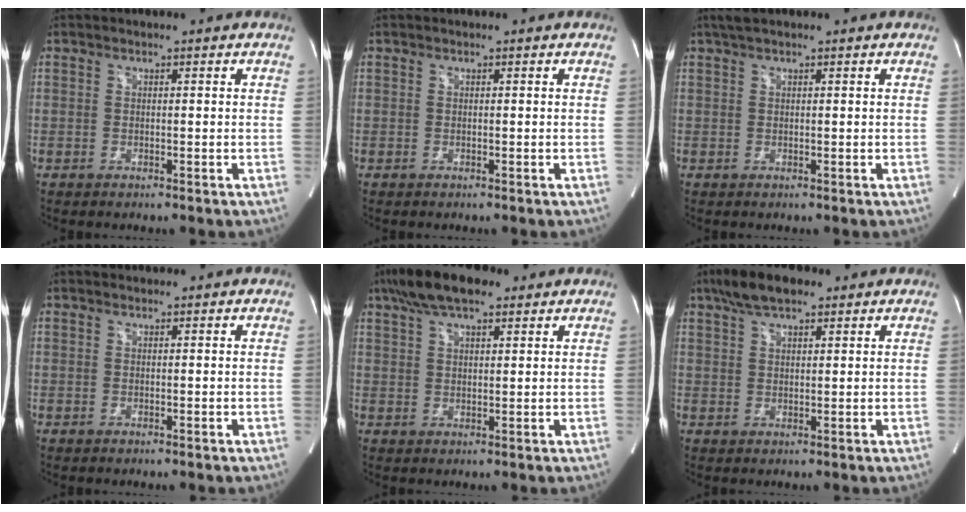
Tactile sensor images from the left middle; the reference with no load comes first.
{"total": 0.0}
{"total": 2.3, "force": [1.8, 0.4, 1.4], "torque": [-0.029, 0.022, 0.033]}
{"total": 0.6, "force": [0.6, 0.2, 0.0], "torque": [-0.009, 0.013, 0.012]}
{"total": 9.4, "force": [6.6, 3.0, 6.1], "torque": [-0.116, 0.026, 0.113]}
{"total": 6.8, "force": [4.8, 2.4, 4.2], "torque": [-0.085, 0.022, 0.085]}